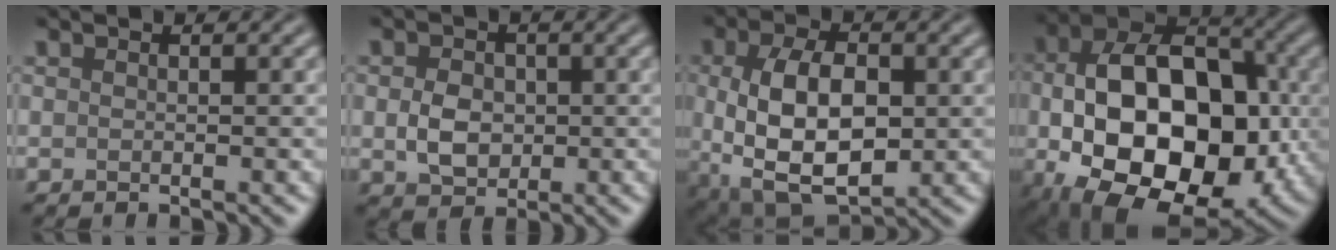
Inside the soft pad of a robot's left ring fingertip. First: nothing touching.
{"total": 3.4, "force": [-0.1, 2.6, 2.1], "torque": [-0.042, -0.002, -0.006]}
{"total": 9.7, "force": [-0.4, 5.5, 8.0], "torque": [-0.155, -0.007, -0.005]}
{"total": 16.9, "force": [-2.3, 10.7, 12.9], "torque": [-0.196, -0.012, -0.039]}